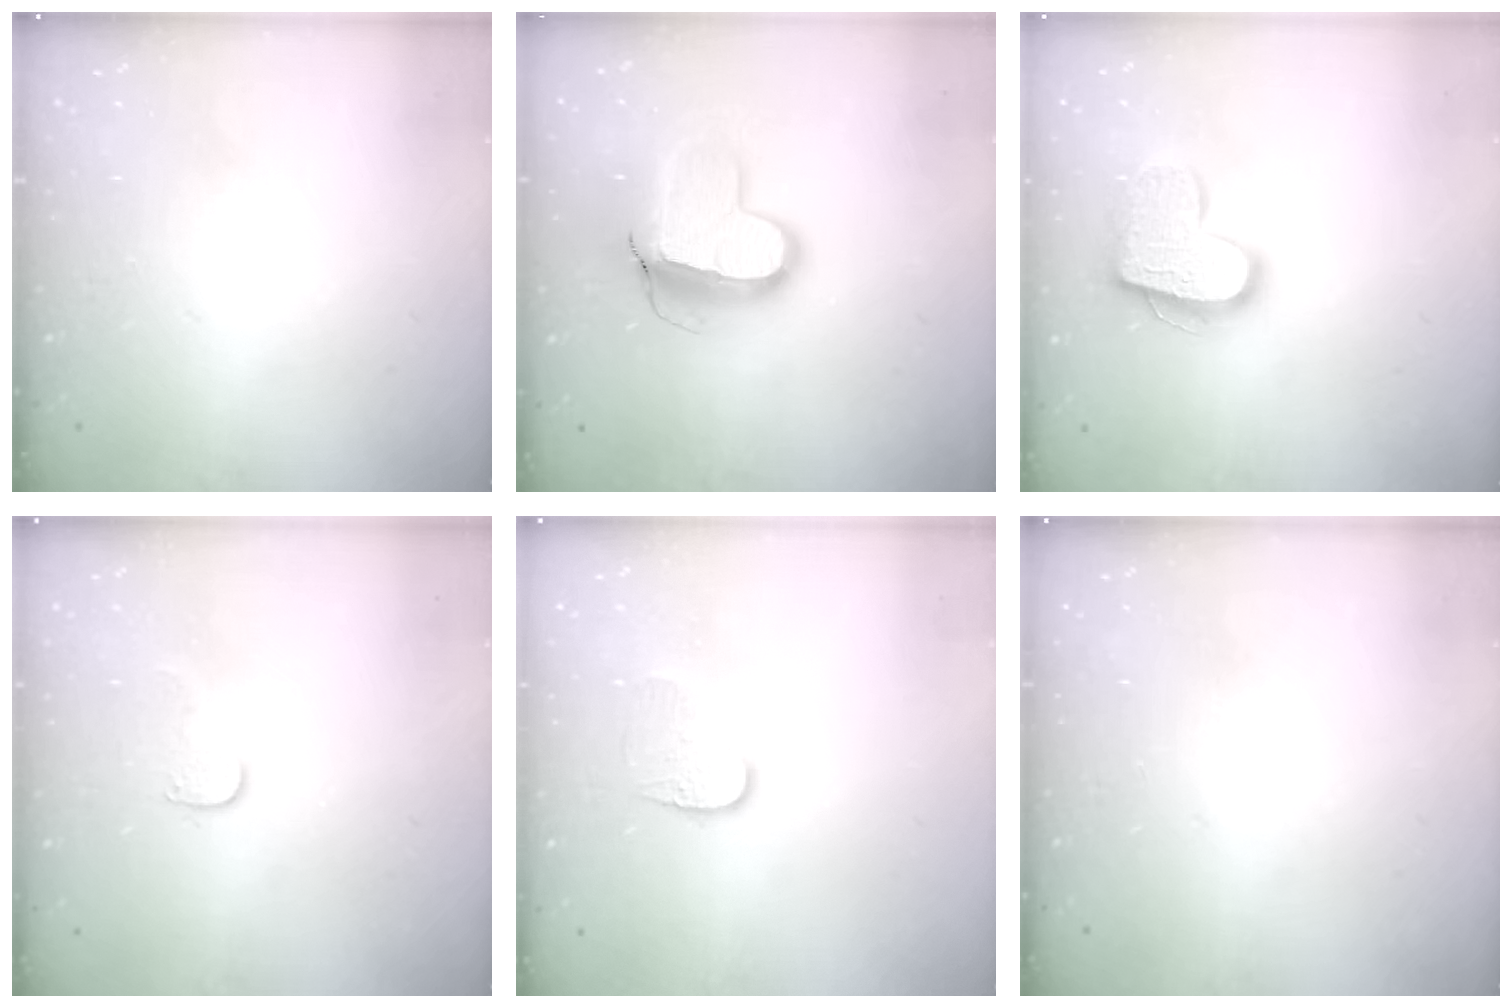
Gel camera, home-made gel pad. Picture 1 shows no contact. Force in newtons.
{"total": 13.1, "press": 13.0, "slide": 1.3}
{"total": 16.1, "press": 16.1, "slide": 0.9}
{"total": 6.4, "press": 6.4, "slide": 0.5}
{"total": 6.1, "press": 6.1, "slide": 0.5}
{"total": 0.0}